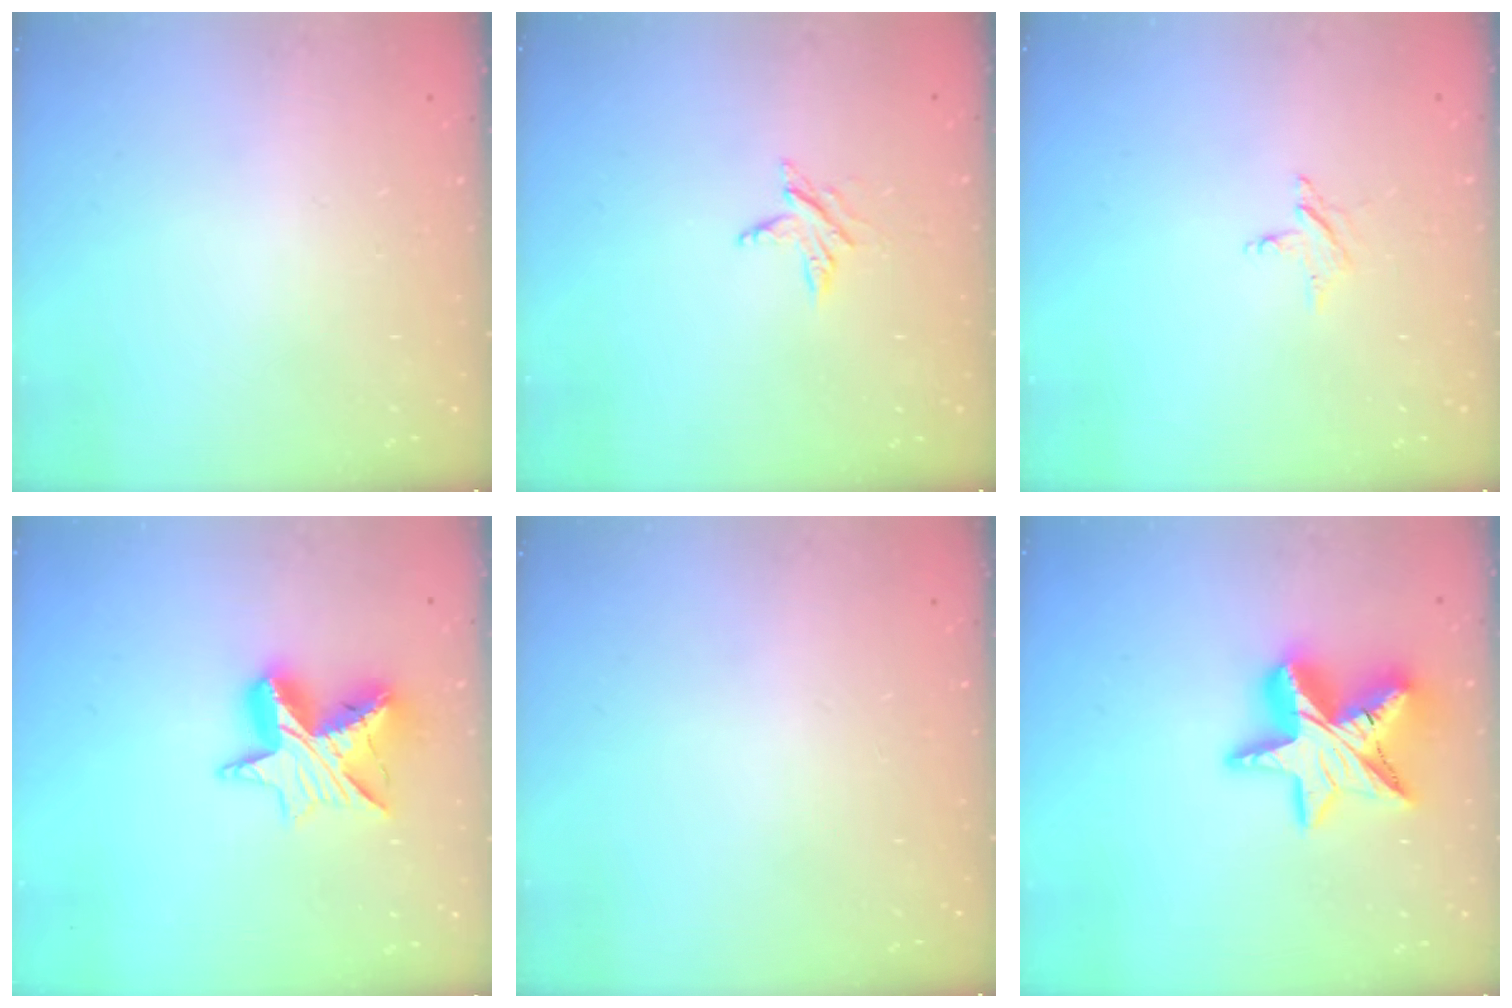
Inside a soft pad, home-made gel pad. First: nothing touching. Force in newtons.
{"total": 3.8, "press": 3.8, "slide": 0.5}
{"total": 2.4, "press": 2.4, "slide": 0.2}
{"total": 11.7, "press": 11.7, "slide": 0.9}
{"total": 0.0}
{"total": 20.0, "press": 19.9, "slide": 1.7}